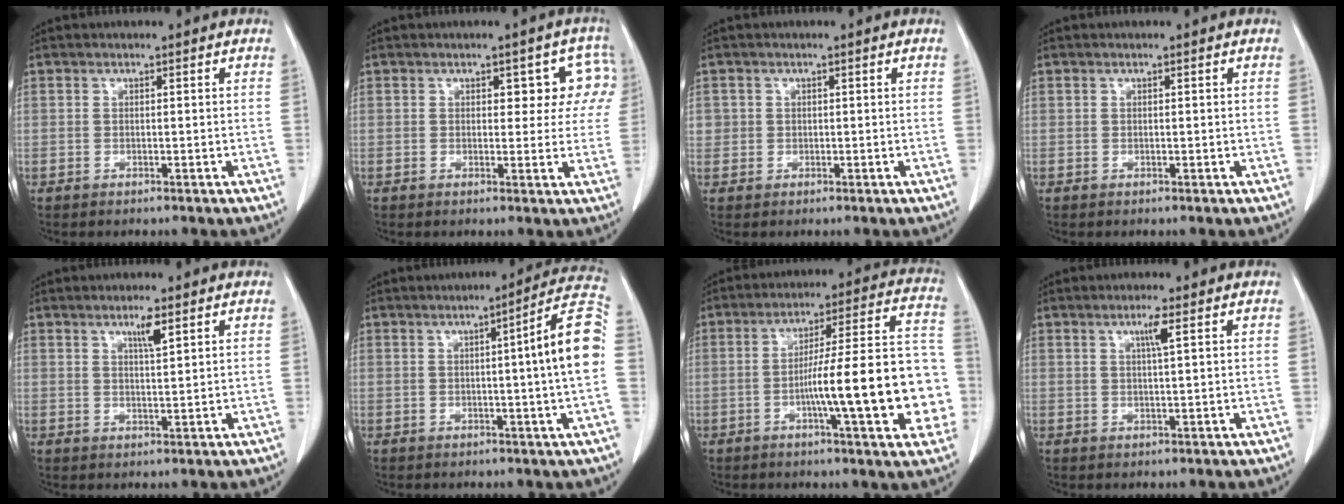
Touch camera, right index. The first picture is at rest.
{"total": 5.3, "force": [1.9, 3.3, 3.6], "torque": [-0.008, 0.015, 0.015]}
{"total": 1.7, "force": [0.3, 1.7, 0.2], "torque": [0.012, 0.004, 0.003]}
{"total": 0.0}
{"total": 2.8, "force": [1.7, 0.1, 2.3], "torque": [-0.042, -0.004, 0.030]}
{"total": 10.3, "force": [0.3, -1.2, 10.2], "torque": [-0.129, 0.008, -0.005]}
{"total": 18.7, "force": [-3.9, 2.4, 18.1], "torque": [-0.211, 0.035, -0.050]}
{"total": 2.4, "force": [1.0, -0.4, 2.2], "torque": [-0.041, -0.002, 0.018]}